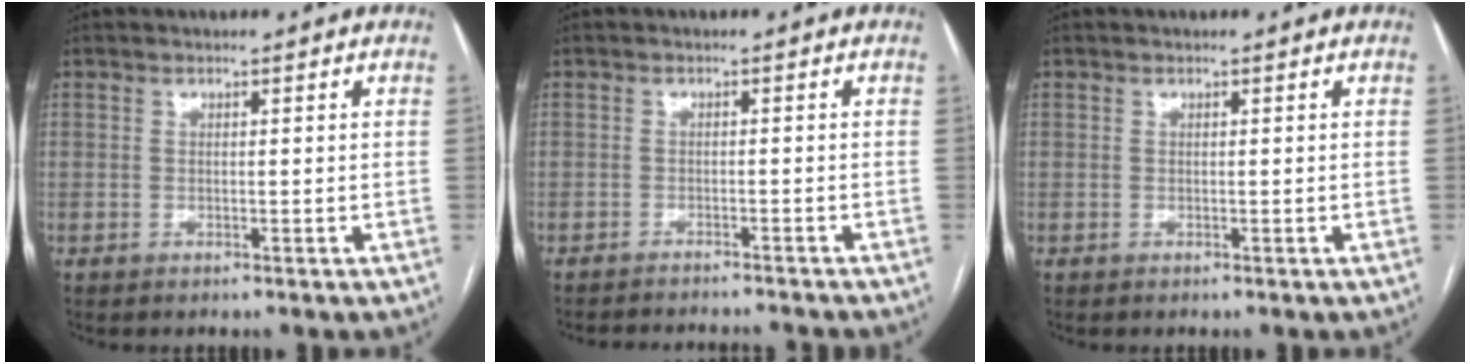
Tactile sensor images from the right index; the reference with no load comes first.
{"total": 7.8, "force": [-7.6, 0.5, 1.7], "torque": [-0.021, -0.005, -0.096]}
{"total": 0.0}